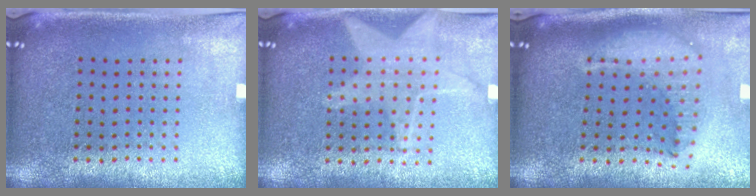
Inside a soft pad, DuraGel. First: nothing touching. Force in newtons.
{"total": 1.3, "press": 1.3, "slide": 0.3}
{"total": 2.2, "press": 1.7, "slide": 1.4}